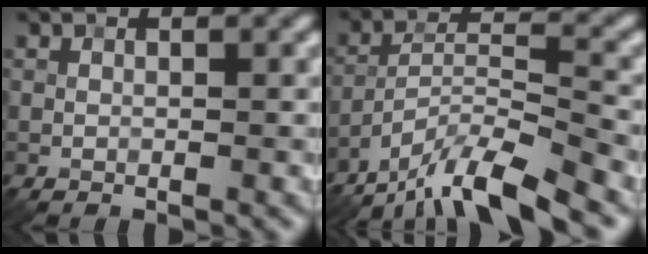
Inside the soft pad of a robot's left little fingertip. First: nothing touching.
{"total": 9.2, "force": [-7.5, 1.7, 5.1], "torque": [-0.084, 0.006, -0.135]}